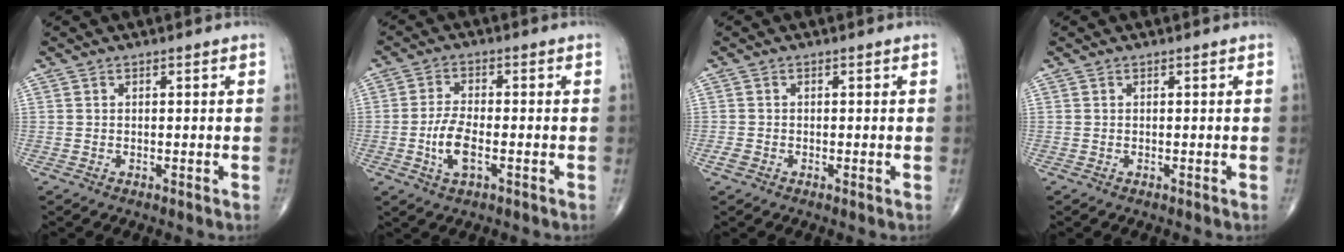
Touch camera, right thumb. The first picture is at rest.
{"total": 6.1, "force": [-1.8, 2.5, 5.3], "torque": [-0.107, 0.007, -0.034]}
{"total": 1.3, "force": [-0.6, 0.8, 0.9], "torque": [-0.017, -0.002, -0.015]}
{"total": 0.0}